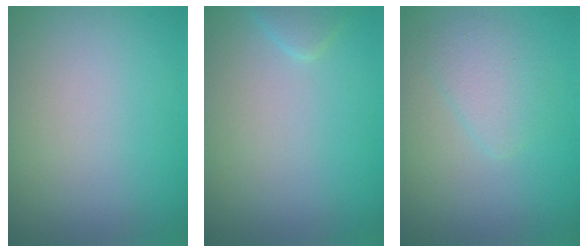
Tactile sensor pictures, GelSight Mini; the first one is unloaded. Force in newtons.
{"total": 1.3, "press": 1.3, "slide": 0.0}
{"total": 2.1, "press": 2.1, "slide": 0.1}